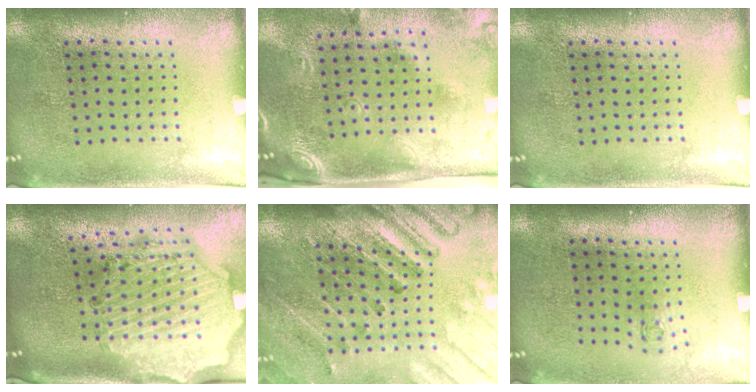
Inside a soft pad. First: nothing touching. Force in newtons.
{"total": 2.6, "press": 1.7, "slide": 2.0}
{"total": 0.0}
{"total": 2.9, "press": 2.6, "slide": 1.2}
{"total": 2.8, "press": 2.7, "slide": 0.6}
{"total": 0.7, "press": 0.3, "slide": 0.6}